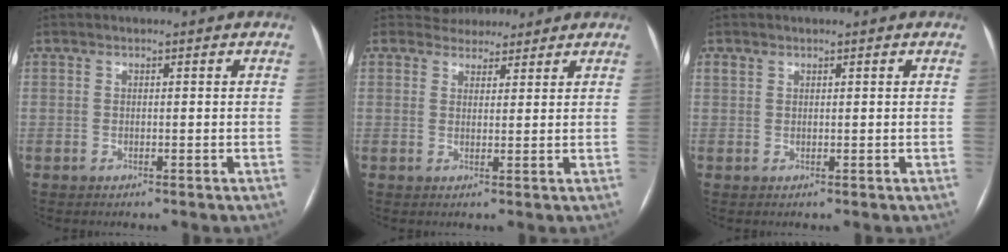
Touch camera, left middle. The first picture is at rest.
{"total": 4.0, "force": [3.5, 1.9, -0.3], "torque": [0.007, 0.010, 0.048]}
{"total": 0.8, "force": [0.6, 0.5, 0.2], "torque": [-0.005, 0.006, 0.013]}